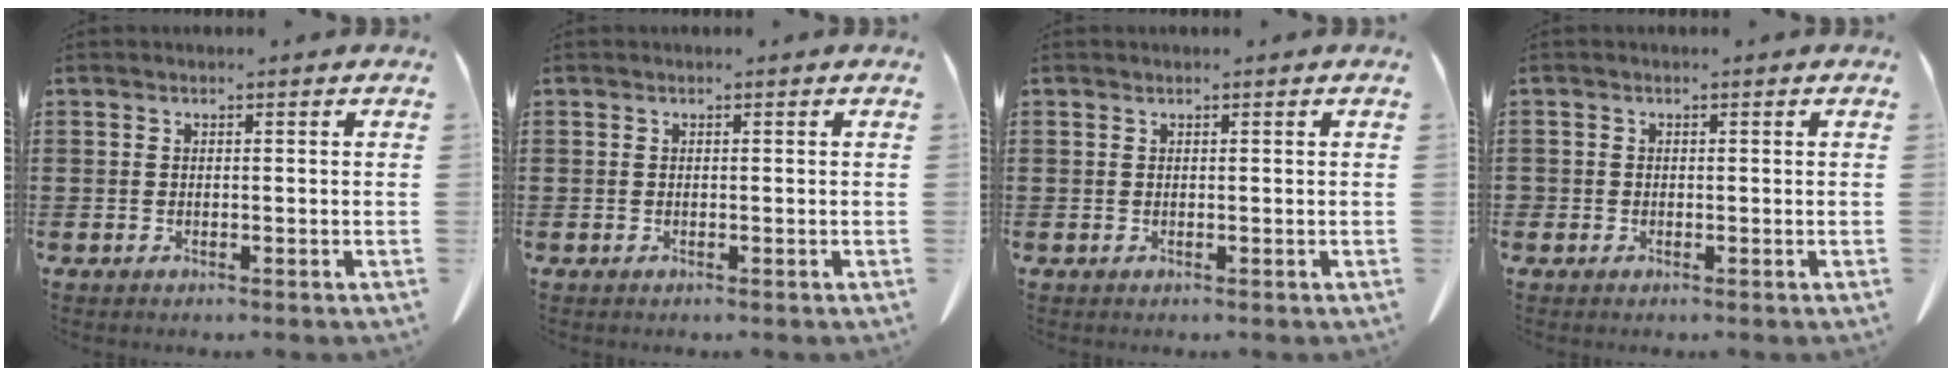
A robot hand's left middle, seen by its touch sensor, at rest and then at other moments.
{"total": 0.0}
{"total": 0.0}
{"total": 0.6, "force": [-0.1, 0.6, 0.0], "torque": [-0.002, 0.003, -0.002]}